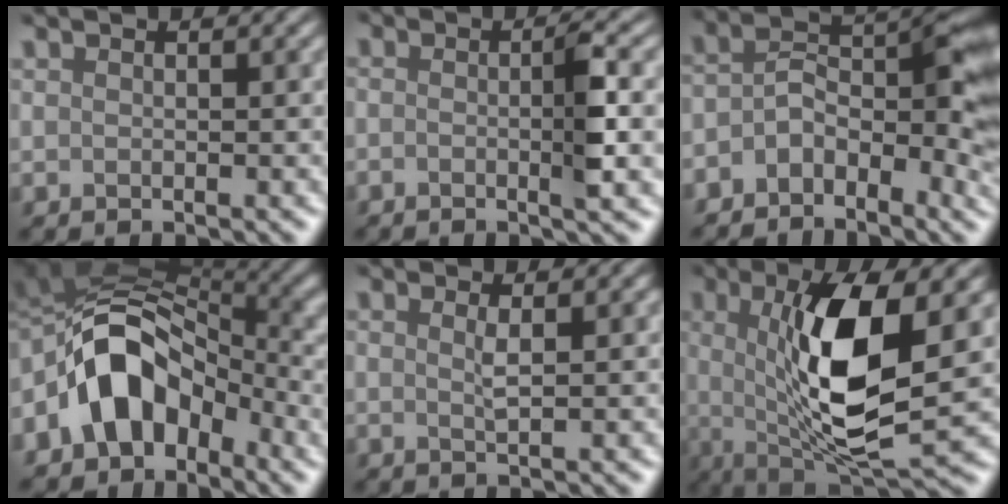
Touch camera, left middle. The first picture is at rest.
{"total": 2.5, "force": [-1.3, -0.8, 2.1], "torque": [-0.055, -0.003, -0.011]}
{"total": 5.5, "force": [-3.4, 2.3, 3.6], "torque": [-0.073, 0.003, -0.046]}
{"total": 7.5, "force": [-3.4, 5.0, 4.5], "torque": [-0.095, 0.017, -0.050]}
{"total": 1.1, "force": [-0.3, -1.0, -0.4], "torque": [-0.020, -0.001, 0.014]}
{"total": 7.5, "force": [0.6, 1.4, 7.3], "torque": [-0.153, -0.011, 0.039]}